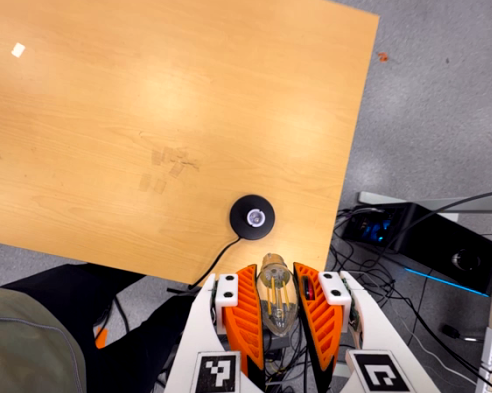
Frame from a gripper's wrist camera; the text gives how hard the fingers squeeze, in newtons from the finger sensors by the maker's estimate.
{"total": 17.0, "left": 17.2, "right": 16.9}